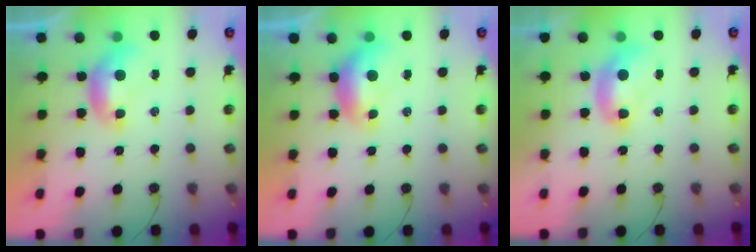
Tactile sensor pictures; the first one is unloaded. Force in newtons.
{"total": 0.7, "press": 0.6, "slide": 0.4}
{"total": 2.7, "press": 2.7, "slide": 0.1}